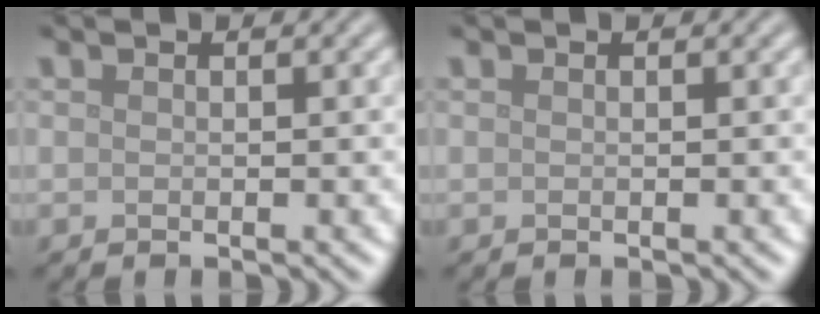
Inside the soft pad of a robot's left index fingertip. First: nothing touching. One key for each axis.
{"total": 0.0}